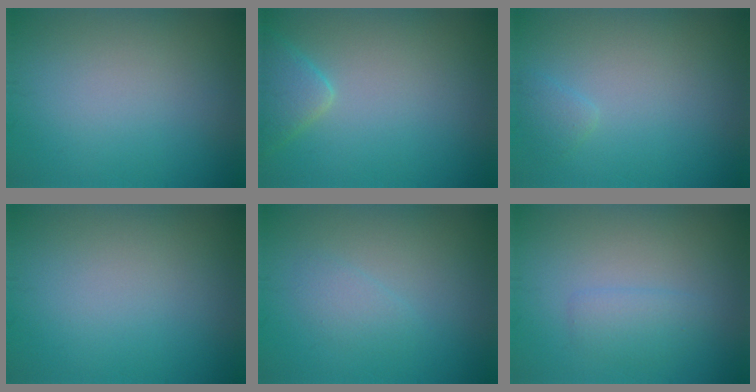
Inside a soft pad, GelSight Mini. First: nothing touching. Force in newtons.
{"total": 2.5, "press": 2.5, "slide": 0.2}
{"total": 0.9, "press": 0.9, "slide": 0.1}
{"total": 0.0}
{"total": 1.3, "press": 1.3, "slide": 0.2}
{"total": 1.7, "press": 1.7, "slide": 0.0}